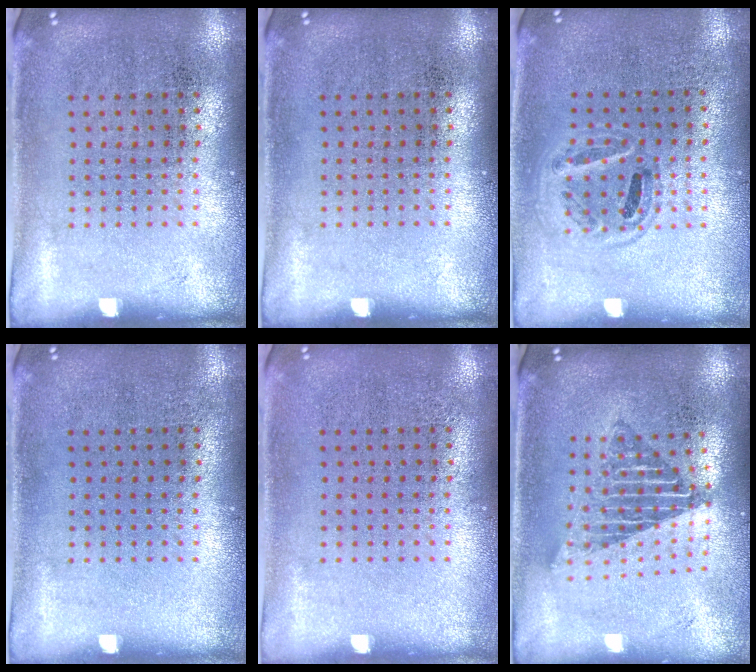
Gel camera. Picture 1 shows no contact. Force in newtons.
{"total": 0.0}
{"total": 1.0, "press": 0.9, "slide": 0.4}
{"total": 0.0}
{"total": 0.0}
{"total": 1.6, "press": 1.4, "slide": 0.9}